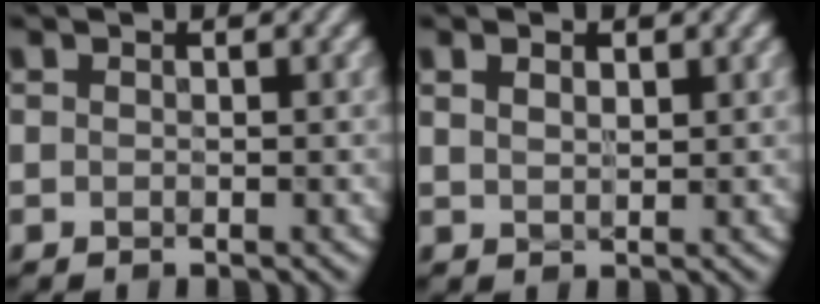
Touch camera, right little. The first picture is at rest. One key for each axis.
{"total": 1.6, "fx": 0.8, "fy": 0.9, "fz": 1.1, "tx": -0.022, "ty": 0.000, "tz": 0.019}